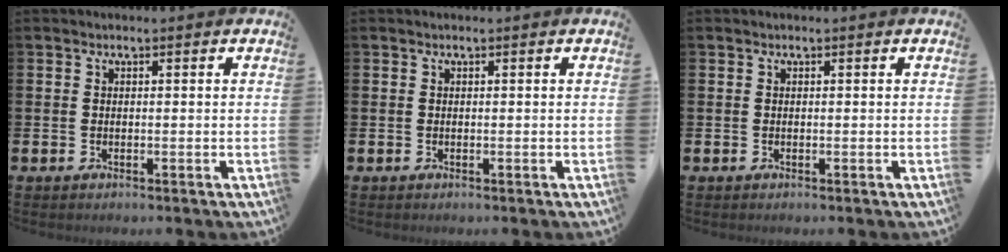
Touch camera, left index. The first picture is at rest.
{"total": 0.0}
{"total": 0.0}